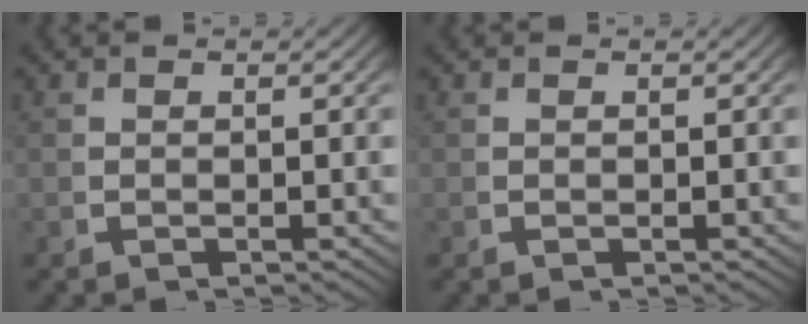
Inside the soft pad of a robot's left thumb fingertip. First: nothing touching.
{"total": 0.0}